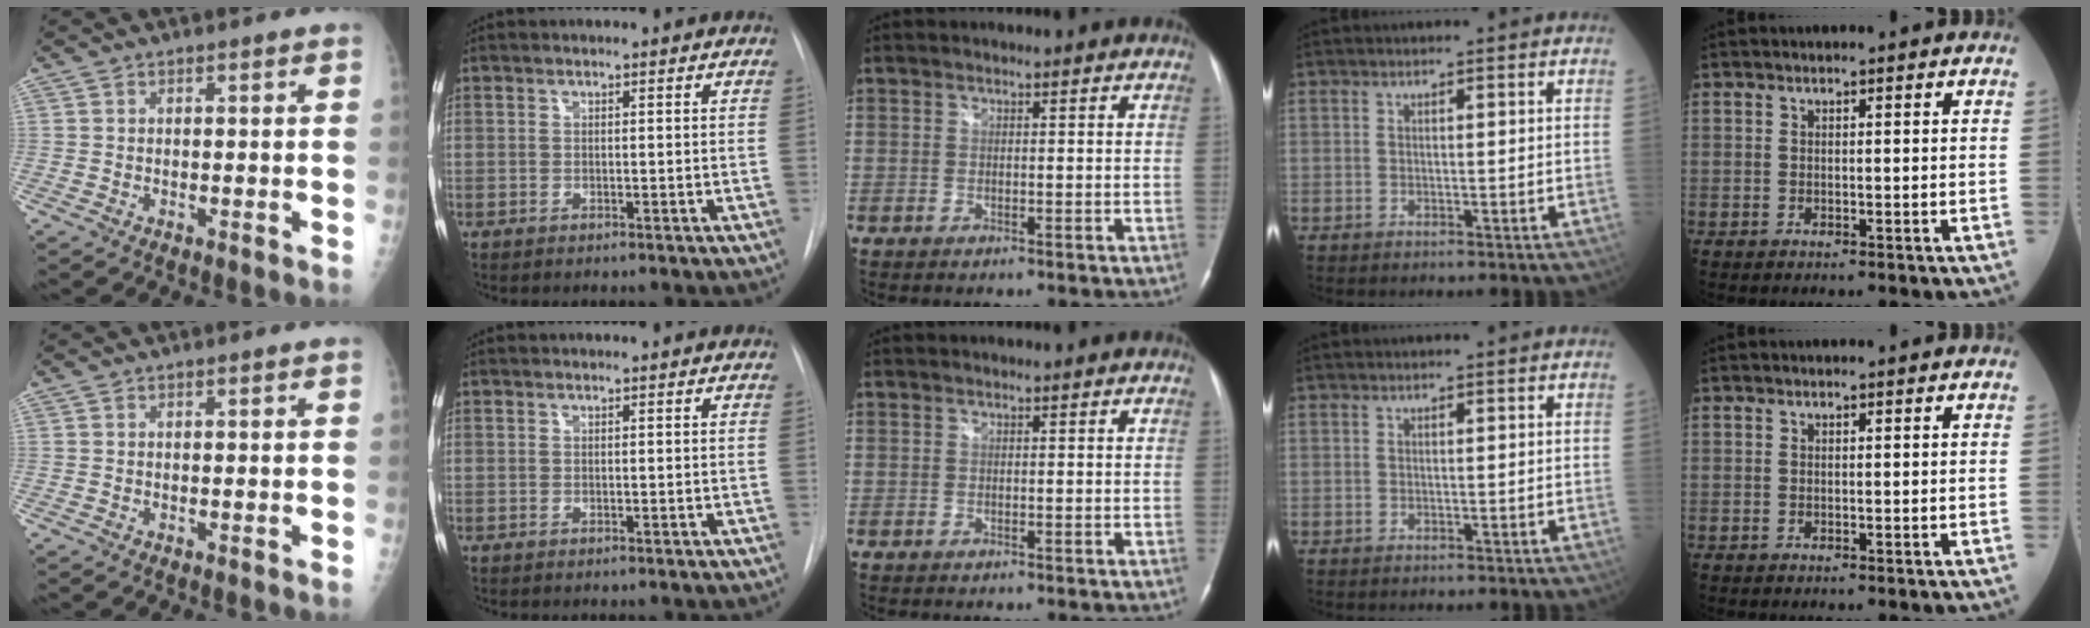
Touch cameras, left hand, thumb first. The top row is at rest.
{}